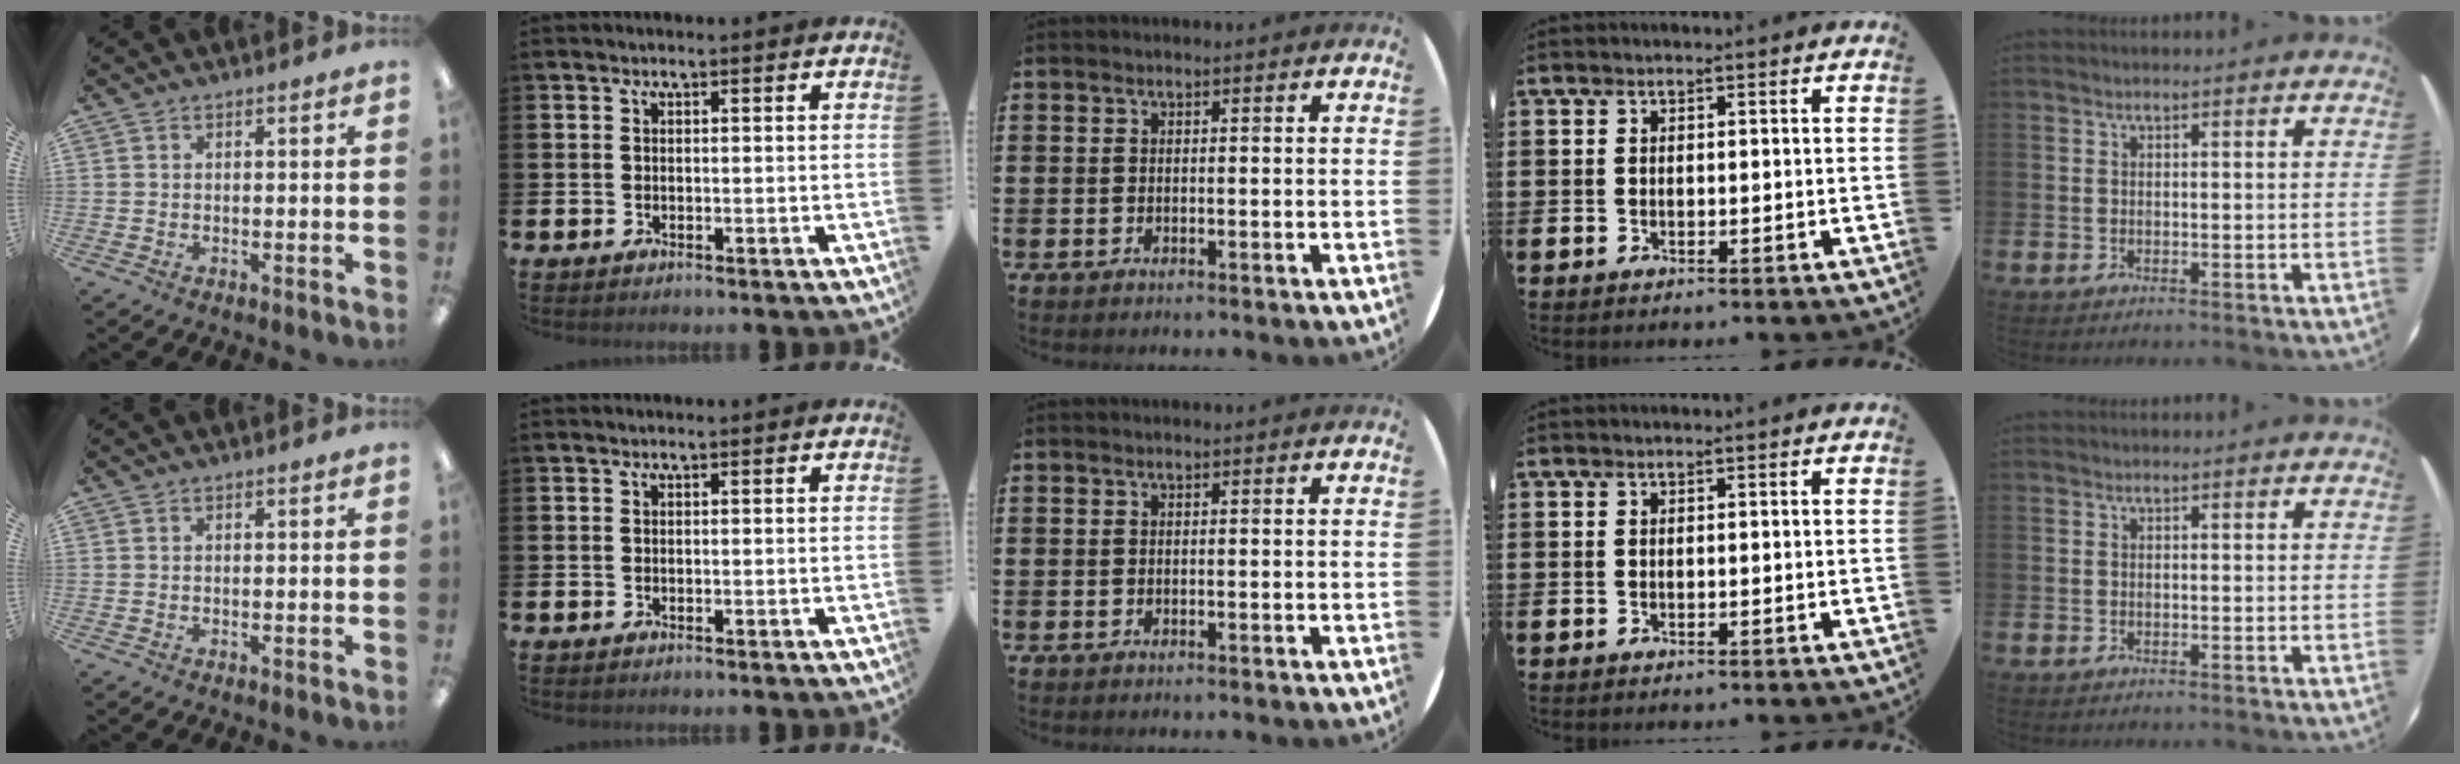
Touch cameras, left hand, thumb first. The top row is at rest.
{}